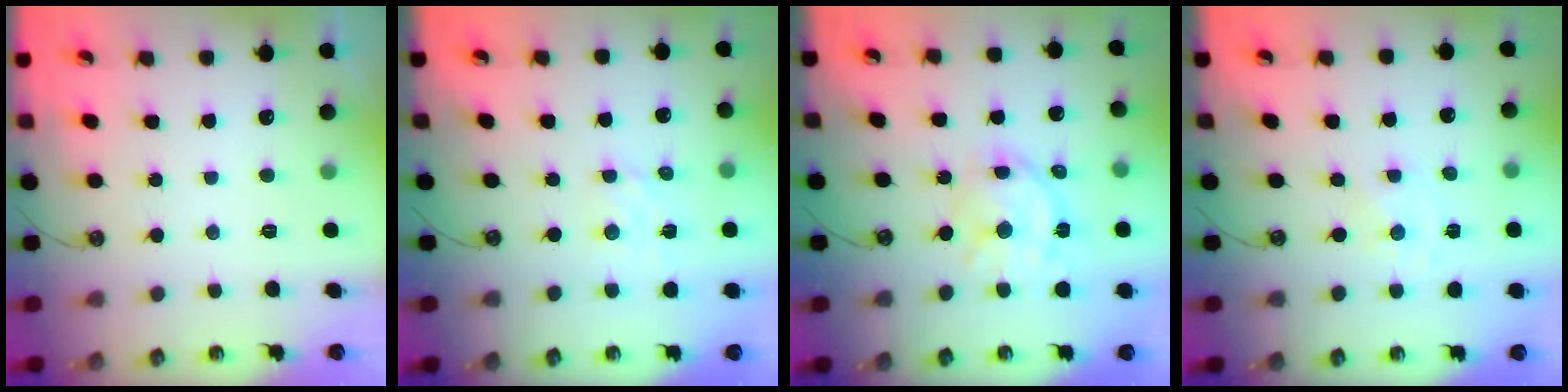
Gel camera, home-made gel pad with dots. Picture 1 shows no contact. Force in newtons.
{"total": 2.5, "press": 2.5, "slide": 0.4}
{"total": 13.3, "press": 13.2, "slide": 0.9}
{"total": 0.0}